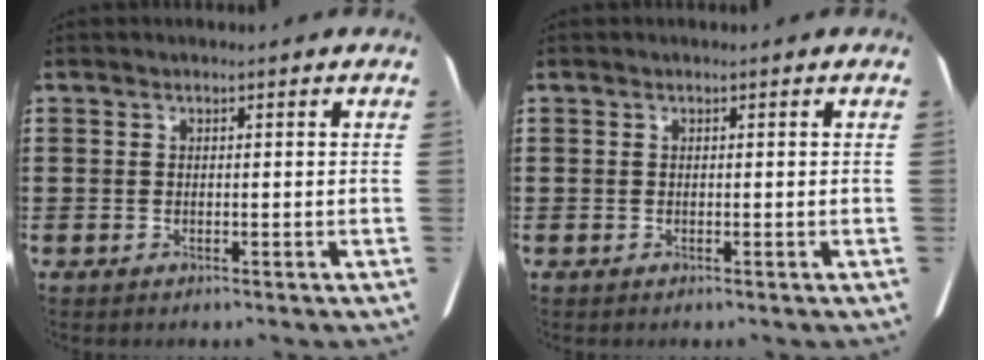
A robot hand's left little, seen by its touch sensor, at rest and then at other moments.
{"total": 0.0}